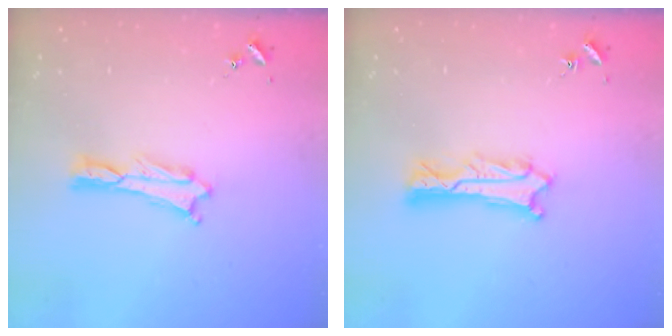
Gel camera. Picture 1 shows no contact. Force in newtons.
{"total": 2.2, "press": 2.2, "slide": 0.2}